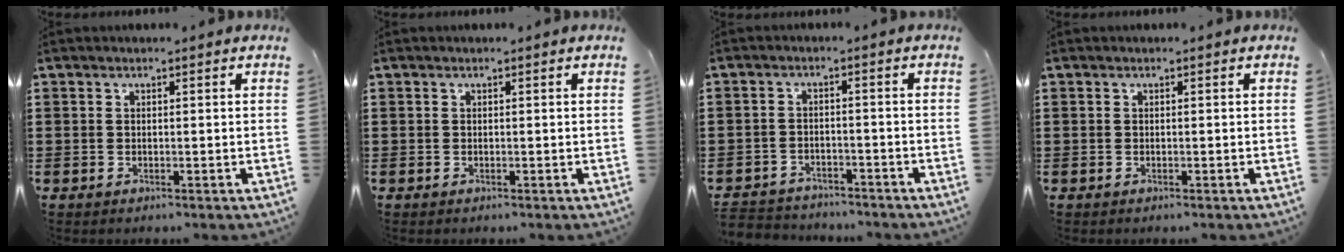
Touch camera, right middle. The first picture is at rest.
{"total": 0.0}
{"total": 3.3, "force": [-3.2, 0.9, -0.4], "torque": [-0.001, 0.002, -0.070]}
{"total": 0.0}